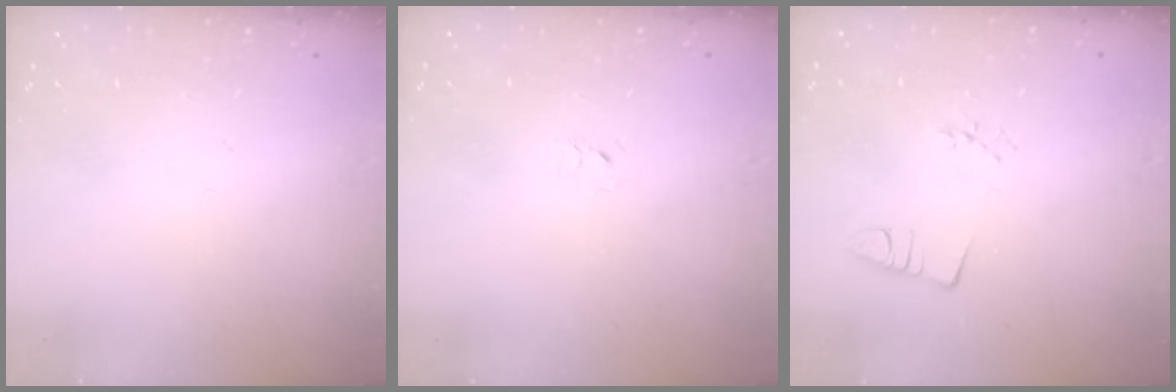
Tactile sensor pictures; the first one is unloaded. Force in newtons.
{"total": 2.7, "press": 2.7, "slide": 0.2}
{"total": 1.9, "press": 1.4, "slide": 1.3}